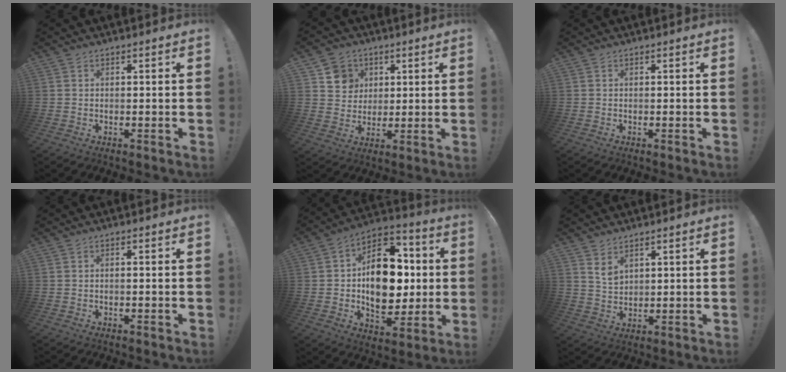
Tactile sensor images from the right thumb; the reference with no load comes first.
{"total": 8.8, "force": [3.7, 7.9, 1.3], "torque": [-0.012, -0.025, 0.077]}
{"total": 0.0}
{"total": 0.6, "force": [-0.4, -0.1, 0.4], "torque": [-0.011, 0.000, -0.006]}
{"total": 19.7, "force": [-0.1, 13.5, 14.3], "torque": [-0.198, 0.009, 0.007]}
{"total": 4.5, "force": [3.1, 2.5, 2.1], "torque": [-0.029, -0.021, 0.056]}